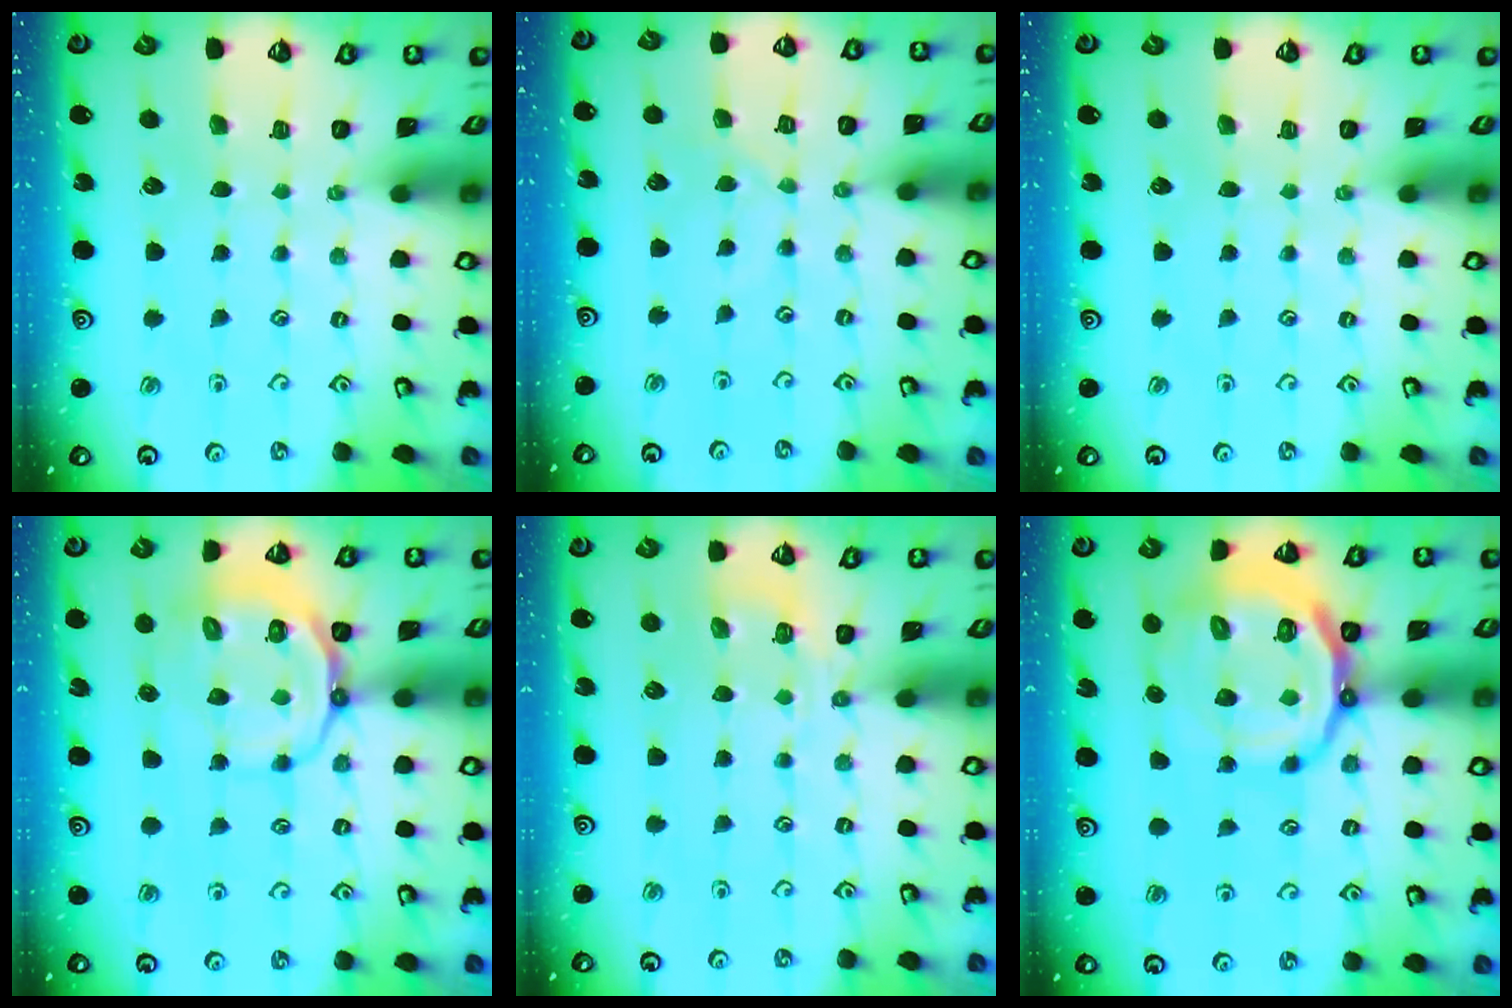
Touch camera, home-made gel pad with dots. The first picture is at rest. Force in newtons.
{"total": 0.0}
{"total": 0.0}
{"total": 10.5, "press": 10.2, "slide": 2.4}
{"total": 4.4, "press": 4.1, "slide": 1.7}
{"total": 18.0, "press": 17.7, "slide": 3.1}